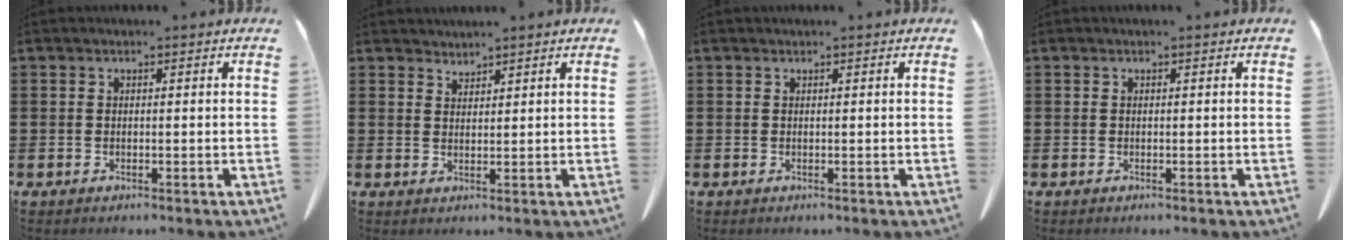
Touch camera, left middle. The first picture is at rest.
{"total": 1.6, "force": [1.6, 0.0, -0.2], "torque": [0.001, -0.001, 0.031]}
{"total": 0.0}
{"total": 0.0}